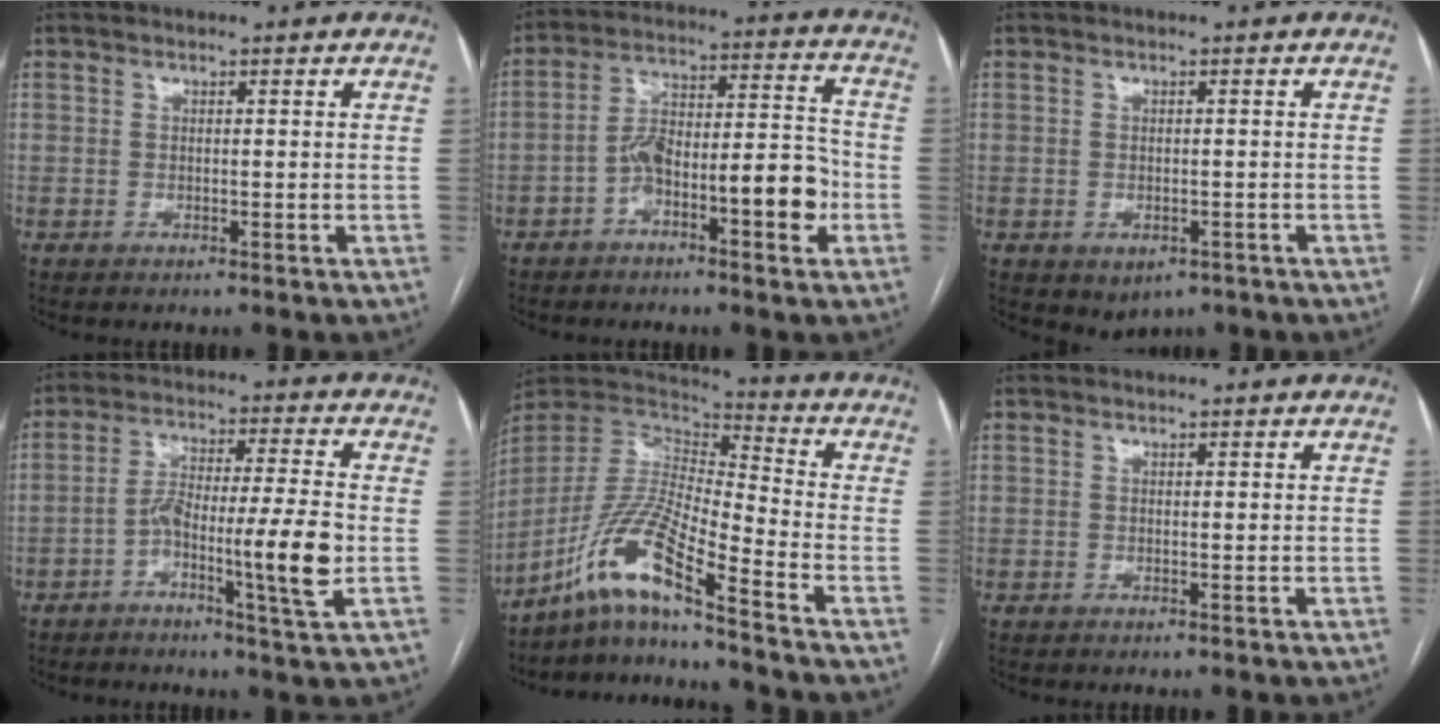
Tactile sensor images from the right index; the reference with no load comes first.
{"total": 11.9, "force": [-4.4, 3.3, 10.5], "torque": [-0.168, 0.039, -0.067]}
{"total": 3.3, "force": [-1.7, 2.3, 1.7], "torque": [-0.020, -0.002, -0.011]}
{"total": 10.6, "force": [-3.2, -0.1, 10.1], "torque": [-0.183, 0.008, -0.056]}
{"total": 13.6, "force": [-10.2, -0.6, 9.0], "torque": [-0.187, 0.000, -0.196]}
{"total": 0.0}